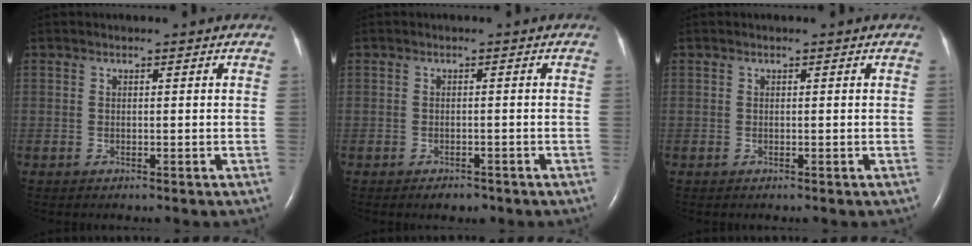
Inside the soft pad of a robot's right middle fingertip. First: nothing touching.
{"total": 1.6, "force": [-1.2, 0.8, 0.7], "torque": [-0.011, 0.000, -0.011]}
{"total": 0.0}